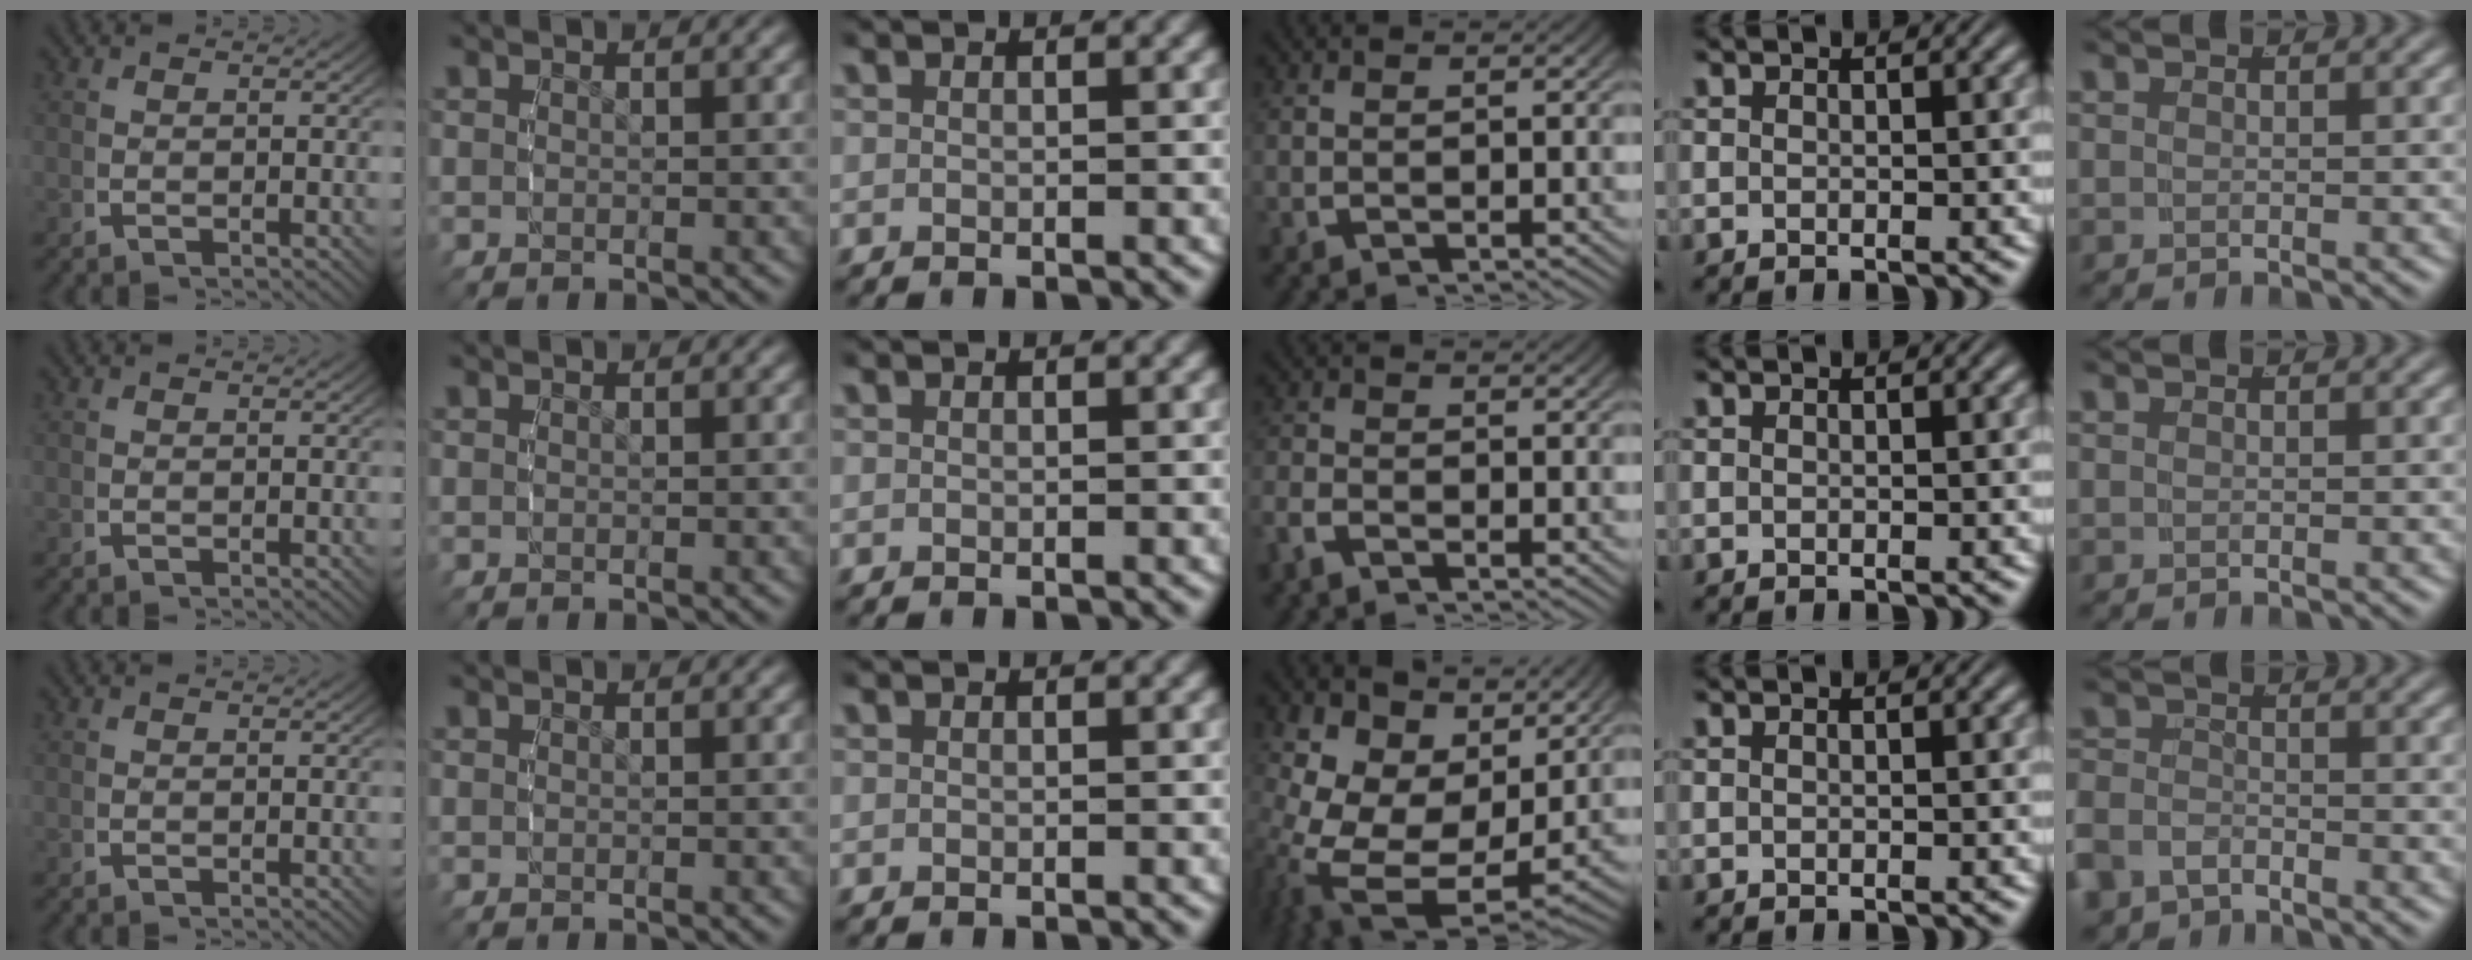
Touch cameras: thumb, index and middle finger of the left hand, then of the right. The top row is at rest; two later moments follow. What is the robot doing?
{"motion": "grasp_and_lifting", "object": "backpack"}